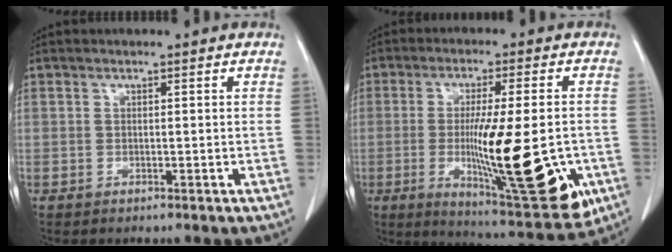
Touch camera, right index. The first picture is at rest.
{"total": 19.7, "force": [-4.3, 3.1, 18.9], "torque": [-0.271, -0.030, -0.050]}